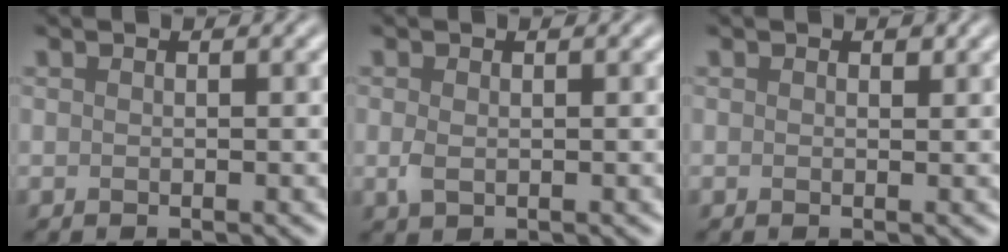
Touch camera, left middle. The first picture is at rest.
{"total": 0.8, "force": [-0.2, 0.5, 0.6], "torque": [-0.020, -0.001, 0.006]}
{"total": 0.5, "force": [0.4, 0.2, 0.2], "torque": [-0.006, -0.002, 0.008]}